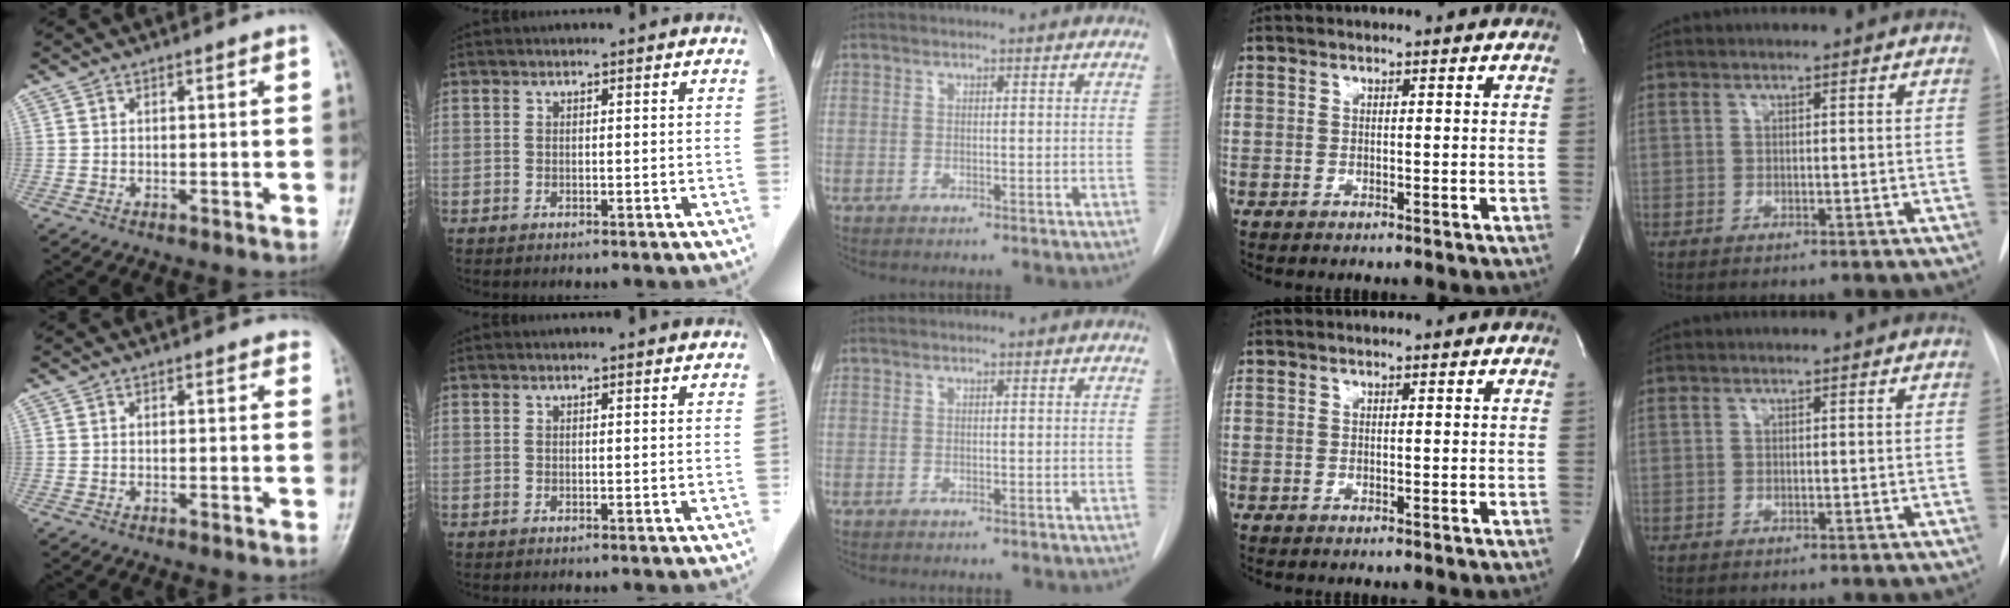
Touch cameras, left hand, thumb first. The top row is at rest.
{"thumb": {"total": 2.5, "force": [2.1, 1.1, 0.6], "torque": [0.018, -0.006, 0.008]}, "index": {"total": 0.9, "force": [0.9, -0.1, 0.1], "torque": [-0.012, 0.000, 0.010]}}